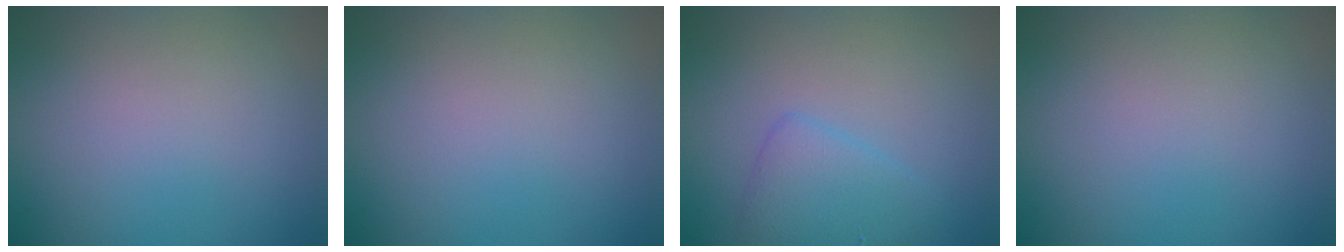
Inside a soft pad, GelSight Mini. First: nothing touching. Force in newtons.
{"total": 0.0}
{"total": 2.8, "press": 2.8, "slide": 0.3}
{"total": 0.0}